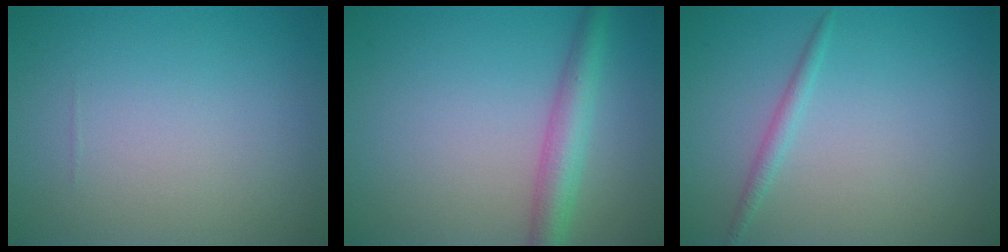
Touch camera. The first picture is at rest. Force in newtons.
{"total": 3.6, "press": 3.6, "slide": 0.1}
{"total": 1.2, "press": 1.2, "slide": 0.1}